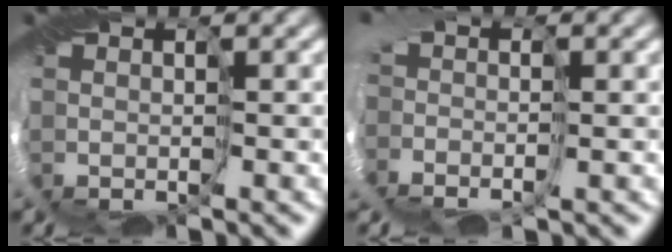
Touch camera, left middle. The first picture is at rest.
{"total": 2.5, "force": [-0.8, 1.7, 1.7], "torque": [-0.024, 0.000, -0.019]}